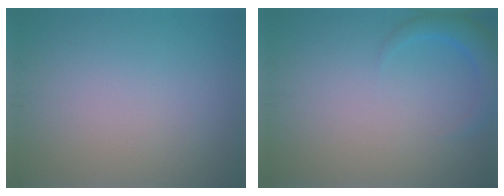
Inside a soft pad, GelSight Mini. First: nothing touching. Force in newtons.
{"total": 2.5, "press": 2.5, "slide": 0.3}